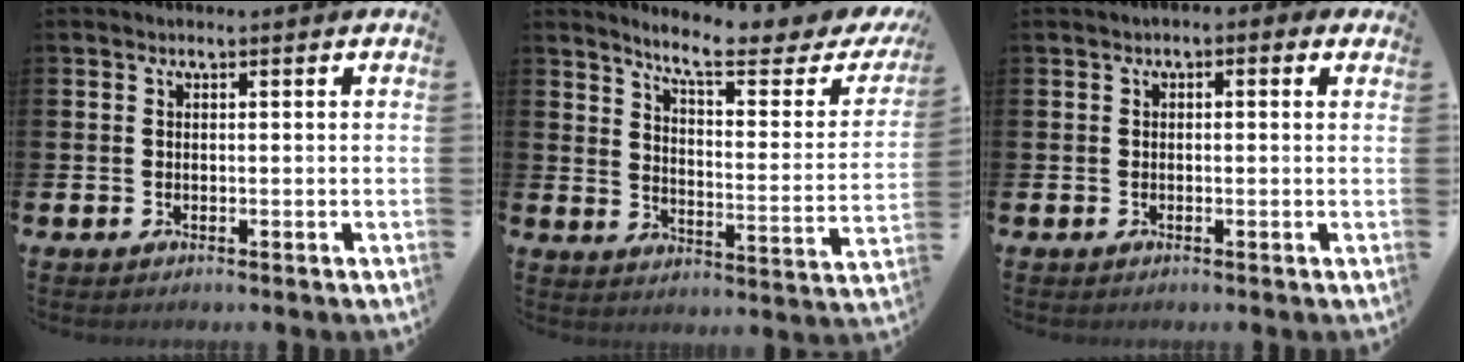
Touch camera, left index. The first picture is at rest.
{"total": 8.6, "force": [7.2, 1.3, 4.5], "torque": [-0.095, -0.050, 0.113]}
{"total": 0.8, "force": [-0.3, 0.6, 0.5], "torque": [-0.010, 0.007, -0.009]}